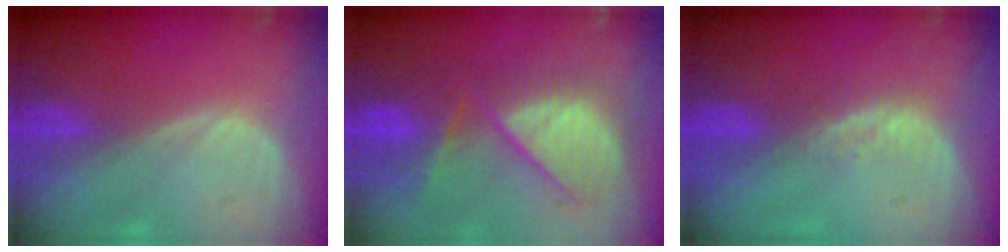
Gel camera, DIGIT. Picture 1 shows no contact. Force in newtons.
{"total": 10.0, "press": 9.4, "slide": 3.2}
{"total": 2.9, "press": 2.3, "slide": 1.8}